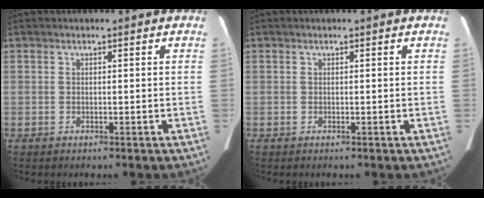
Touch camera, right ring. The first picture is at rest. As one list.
[{"total": 0.0}]